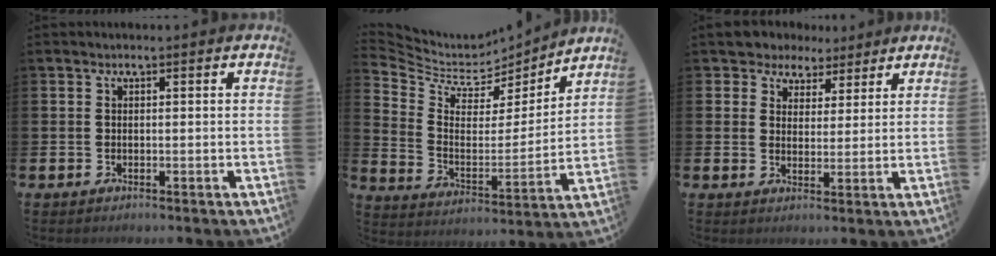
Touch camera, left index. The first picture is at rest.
{"total": 6.0, "force": [5.2, 2.6, 1.5], "torque": [-0.065, -0.043, 0.085]}
{"total": 4.7, "force": [3.9, 2.5, -0.7], "torque": [-0.009, -0.018, 0.069]}